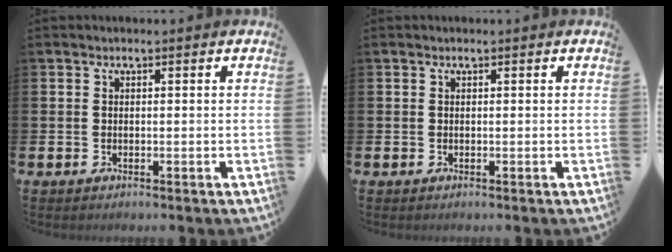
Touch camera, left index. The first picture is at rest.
{"total": 0.5, "force": [-0.4, -0.2, -0.3], "torque": [0.008, -0.002, -0.007]}